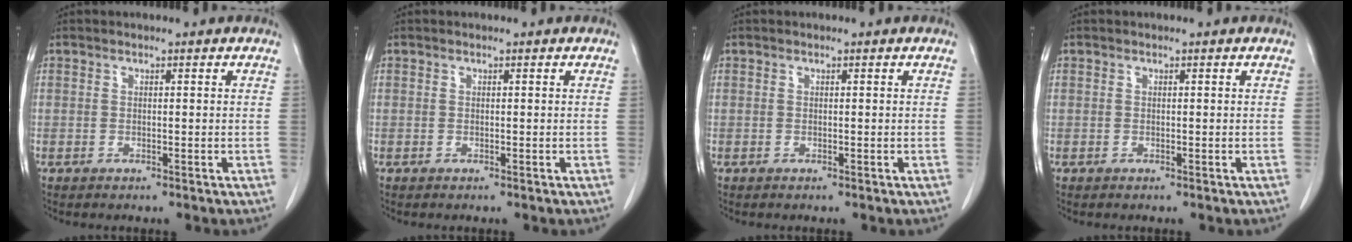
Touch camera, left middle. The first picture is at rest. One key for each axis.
{"total": 0.0}
{"total": 0.0}
{"total": 0.0}